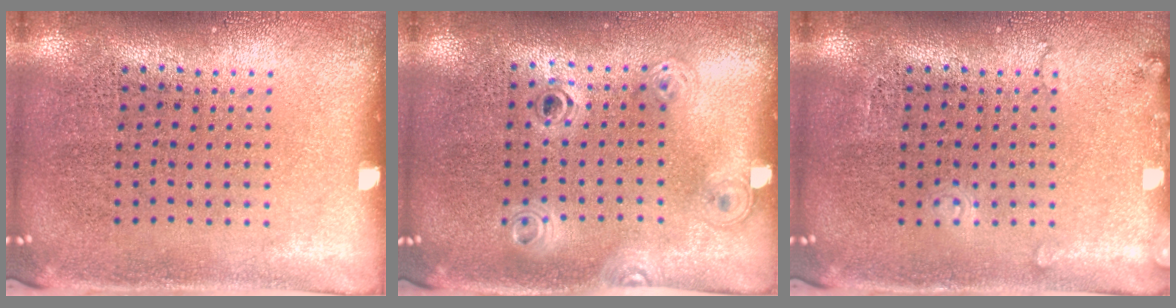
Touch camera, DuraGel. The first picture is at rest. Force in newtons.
{"total": 1.2, "press": 1.1, "slide": 0.5}
{"total": 1.3, "press": 1.3, "slide": 0.1}